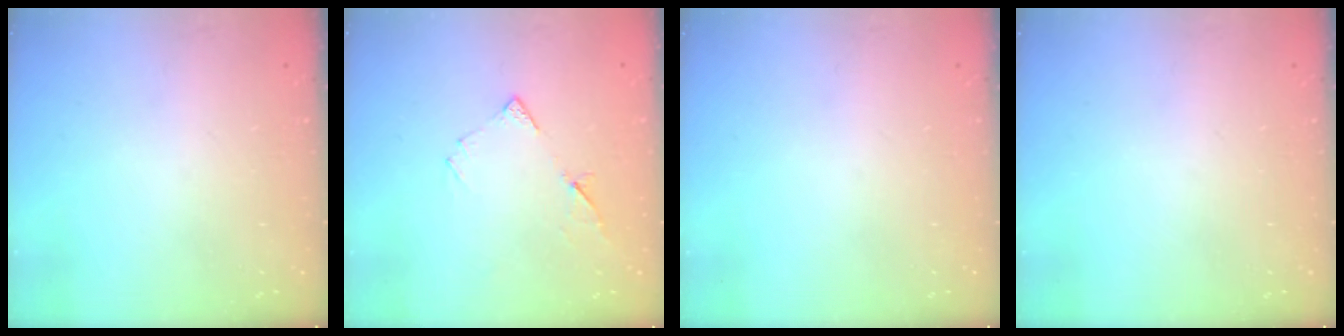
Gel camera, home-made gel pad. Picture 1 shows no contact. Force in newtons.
{"total": 7.2, "press": 7.2, "slide": 0.5}
{"total": 0.0}
{"total": 0.0}